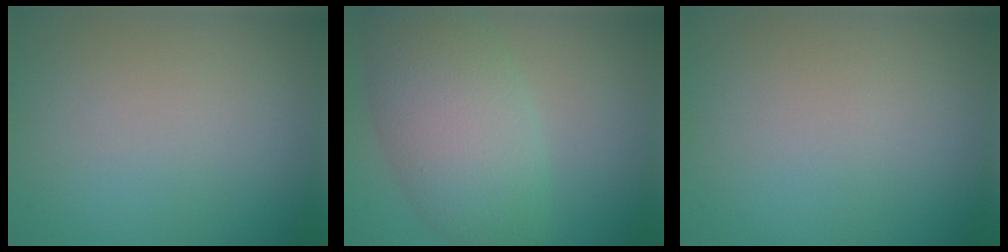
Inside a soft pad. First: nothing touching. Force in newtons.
{"total": 7.8, "press": 7.8, "slide": 0.3}
{"total": 0.0}